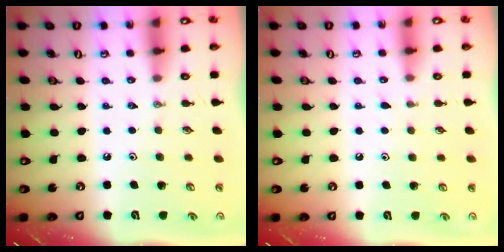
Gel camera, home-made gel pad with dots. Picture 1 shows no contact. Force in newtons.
{"total": 3.8, "press": 3.7, "slide": 0.4}